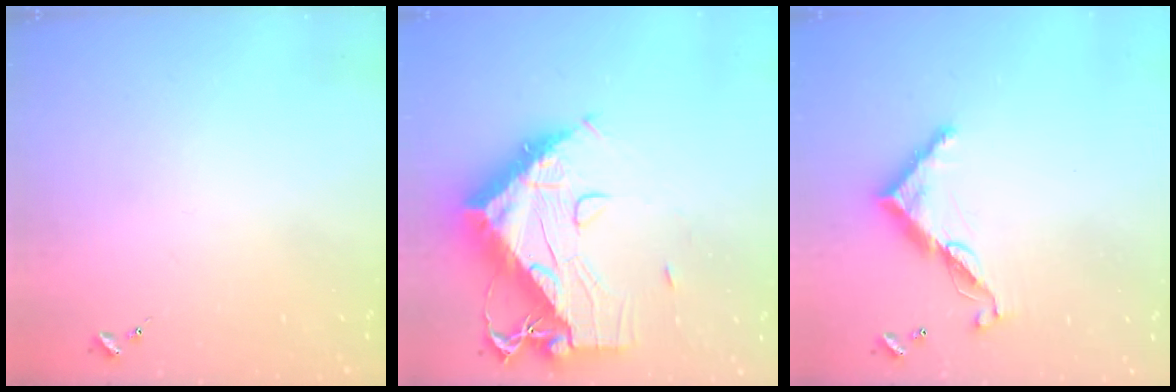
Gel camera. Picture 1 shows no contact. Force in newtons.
{"total": 18.2, "press": 18.1, "slide": 1.9}
{"total": 11.0, "press": 11.0, "slide": 0.4}